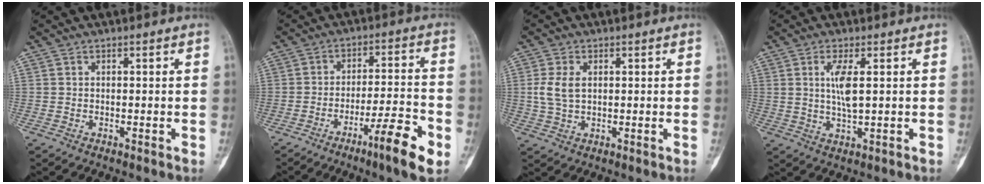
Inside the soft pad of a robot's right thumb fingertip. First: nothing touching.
{"total": 11.0, "force": [-5.7, 1.2, 9.3], "torque": [-0.148, 0.027, -0.089]}
{"total": 5.0, "force": [0.9, 3.0, 3.9], "torque": [-0.087, 0.004, 0.021]}
{"total": 5.2, "force": [1.1, 1.0, 4.9], "torque": [-0.107, -0.012, 0.026]}